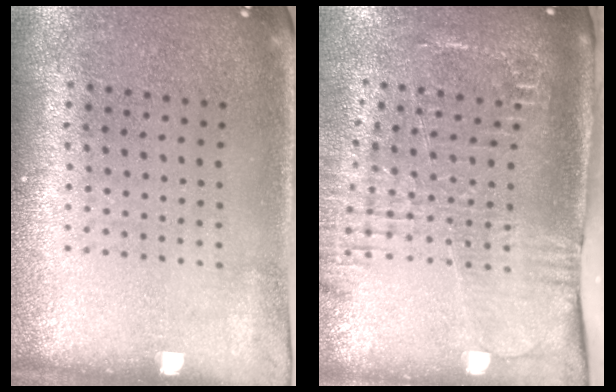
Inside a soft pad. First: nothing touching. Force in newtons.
{"total": 2.6, "press": 2.1, "slide": 1.6}